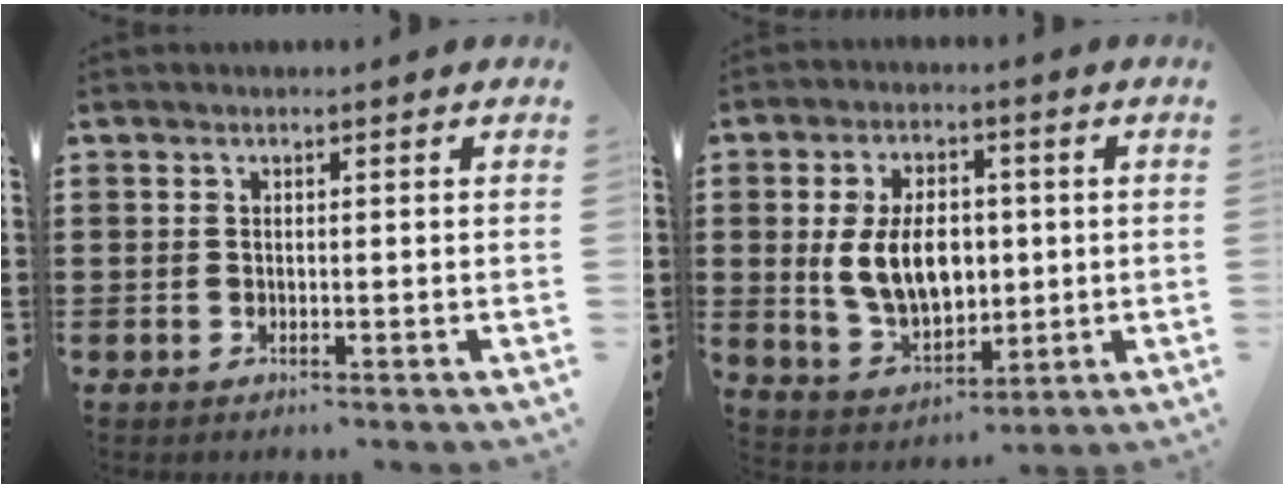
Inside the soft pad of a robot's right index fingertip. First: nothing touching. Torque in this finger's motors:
{"motor_torque": [2.03, 0.11, 0.59, 0.21]}